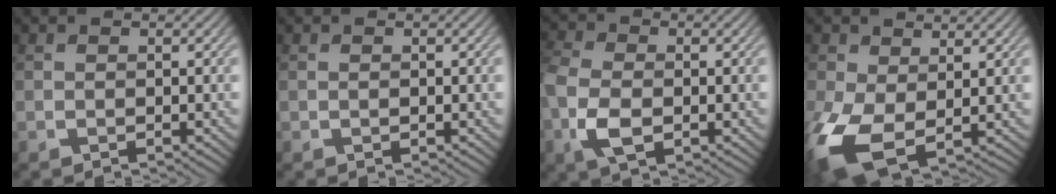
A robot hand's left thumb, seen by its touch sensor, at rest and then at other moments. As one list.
[{"total": 0.0}, {"total": 6.5, "force": [-2.0, 4.0, 4.8], "torque": [-0.130, -0.007, -0.048]}, {"total": 9.9, "force": [-1.3, 6.0, 7.7], "torque": [-0.208, -0.027, -0.018]}]